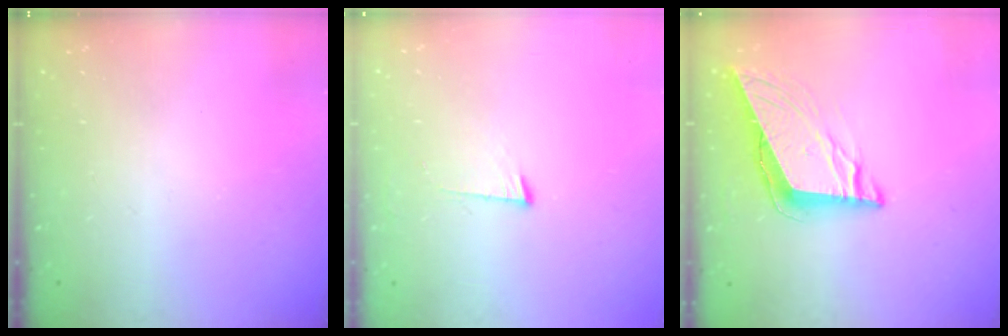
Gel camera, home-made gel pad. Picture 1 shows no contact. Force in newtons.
{"total": 4.3, "press": 4.2, "slide": 0.5}
{"total": 8.9, "press": 8.8, "slide": 1.4}